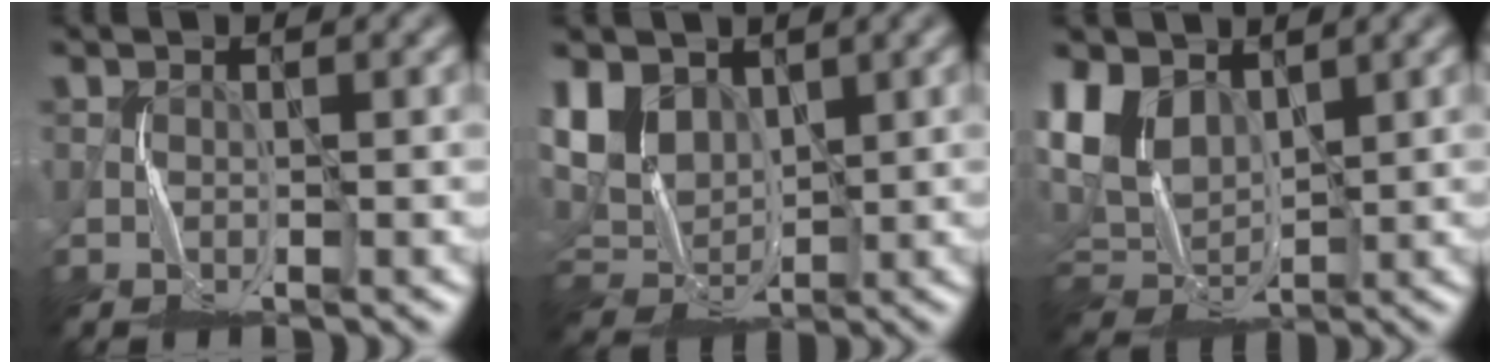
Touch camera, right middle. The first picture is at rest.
{"total": 6.5, "force": [2.2, 4.7, 4.0], "torque": [-0.098, 0.001, 0.040]}
{"total": 5.7, "force": [2.0, 4.1, 3.4], "torque": [-0.087, -0.006, 0.038]}